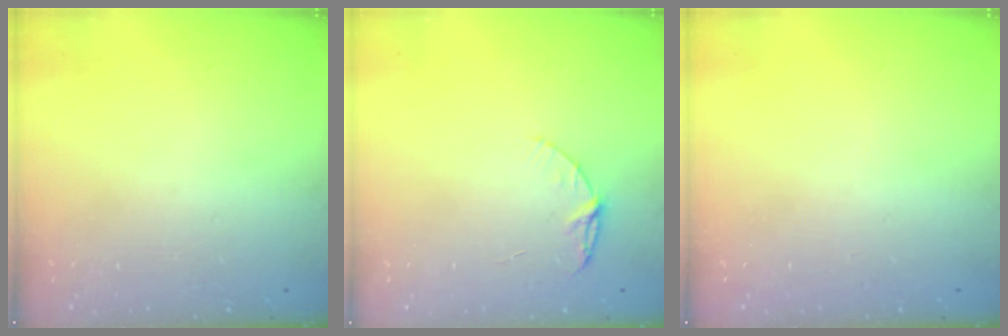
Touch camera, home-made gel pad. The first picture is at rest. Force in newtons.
{"total": 7.0, "press": 6.9, "slide": 0.6}
{"total": 0.0}